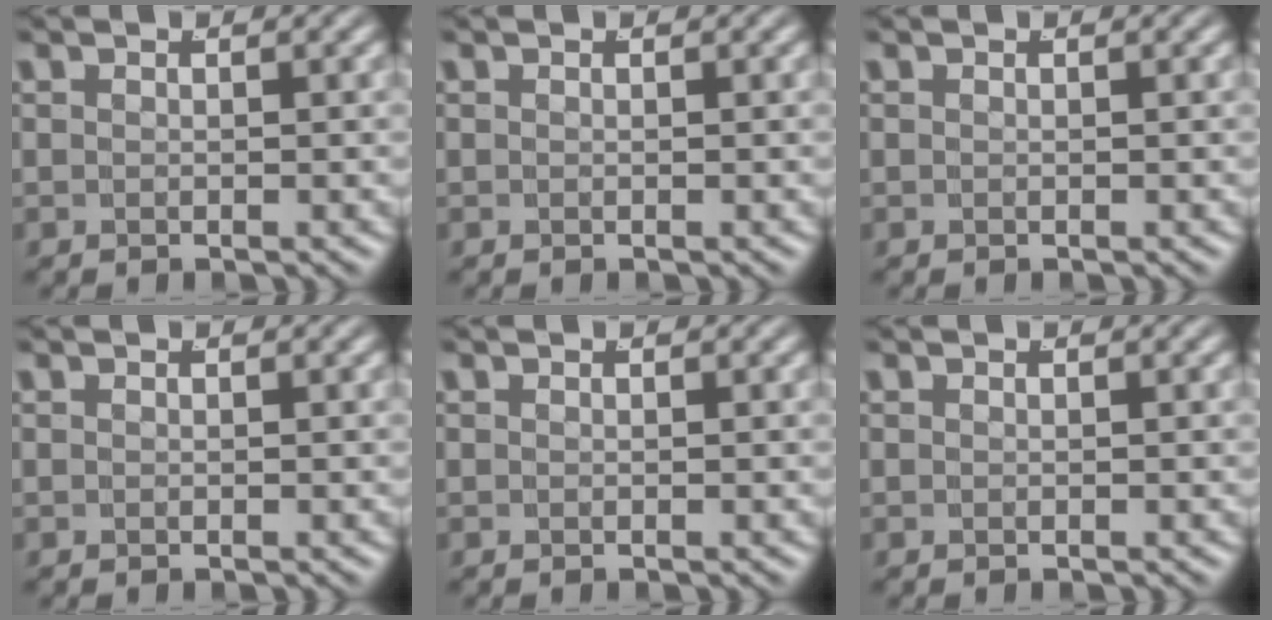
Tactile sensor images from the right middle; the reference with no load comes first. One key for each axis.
{"total": 0.0}
{"total": 0.0}
{"total": 0.0}
{"total": 0.0}
{"total": 0.0}